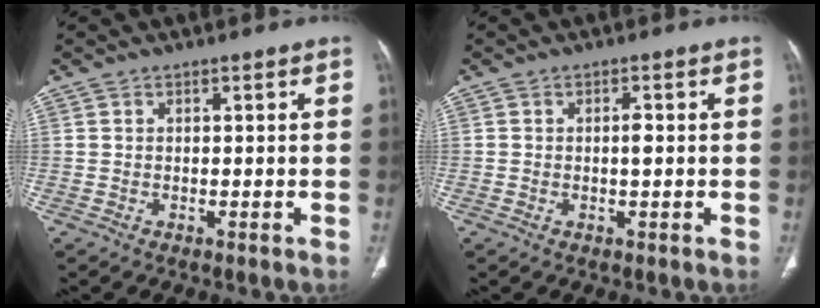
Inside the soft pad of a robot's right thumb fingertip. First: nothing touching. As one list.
[{"total": 1.4, "force": [0.0, 0.4, 1.3], "torque": [-0.018, -0.002, -0.001]}]